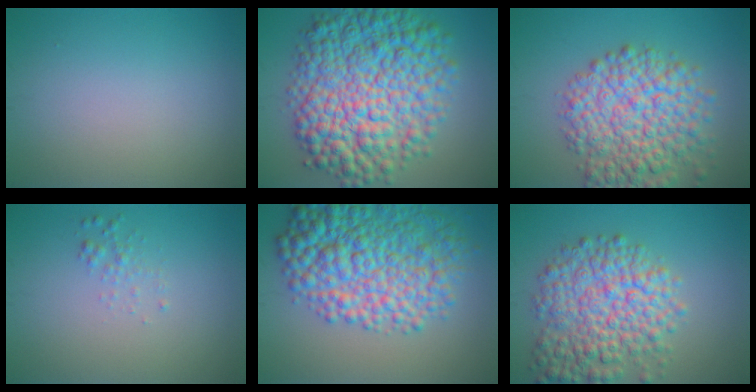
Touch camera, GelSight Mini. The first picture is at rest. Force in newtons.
{"total": 13.0, "press": 13.0, "slide": 0.1}
{"total": 9.0, "press": 9.0, "slide": 0.3}
{"total": 1.0, "press": 1.0, "slide": 0.0}
{"total": 10.2, "press": 10.2, "slide": 0.3}
{"total": 7.9, "press": 7.9, "slide": 0.3}